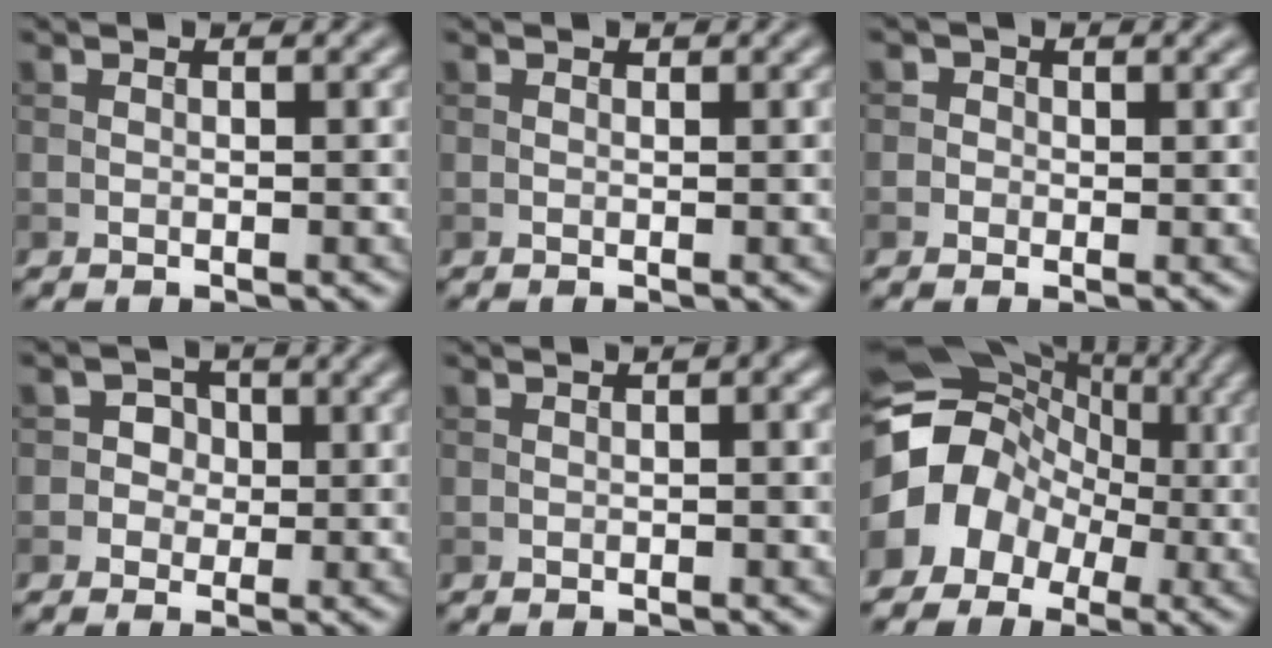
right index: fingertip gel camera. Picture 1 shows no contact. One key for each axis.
{"total": 0.0}
{"total": 1.8, "fx": 0.4, "fy": 1.7, "fz": 0.4, "tx": 0.013, "ty": 0.000, "tz": -0.006}
{"total": 2.5, "fx": 0.1, "fy": 2.4, "fz": 0.6, "tx": 0.012, "ty": 0.003, "tz": -0.007}
{"total": 0.9, "fx": 0.0, "fy": 0.3, "fz": 0.9, "tx": -0.012, "ty": 0.003, "tz": 0.002}
{"total": 10.5, "fx": -1.1, "fy": 9.1, "fz": 5.2, "tx": -0.076, "ty": 0.000, "tz": -0.041}